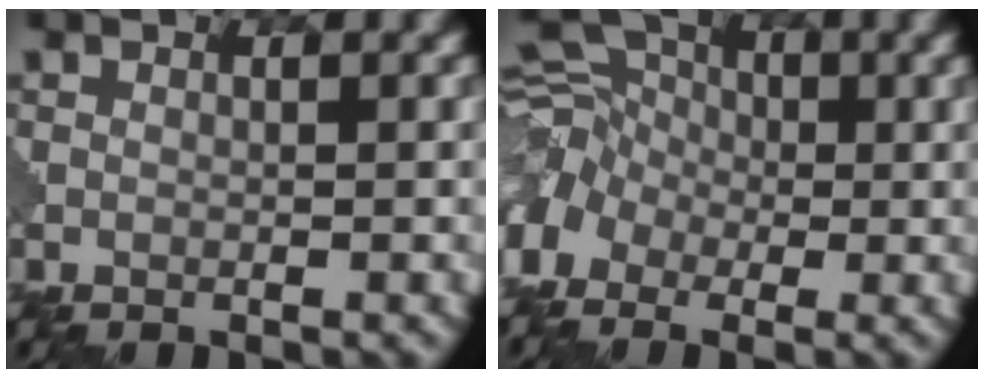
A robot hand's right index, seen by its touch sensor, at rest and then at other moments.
{"total": 4.9, "force": [-2.5, 3.7, 1.9], "torque": [-0.055, 0.005, -0.046]}